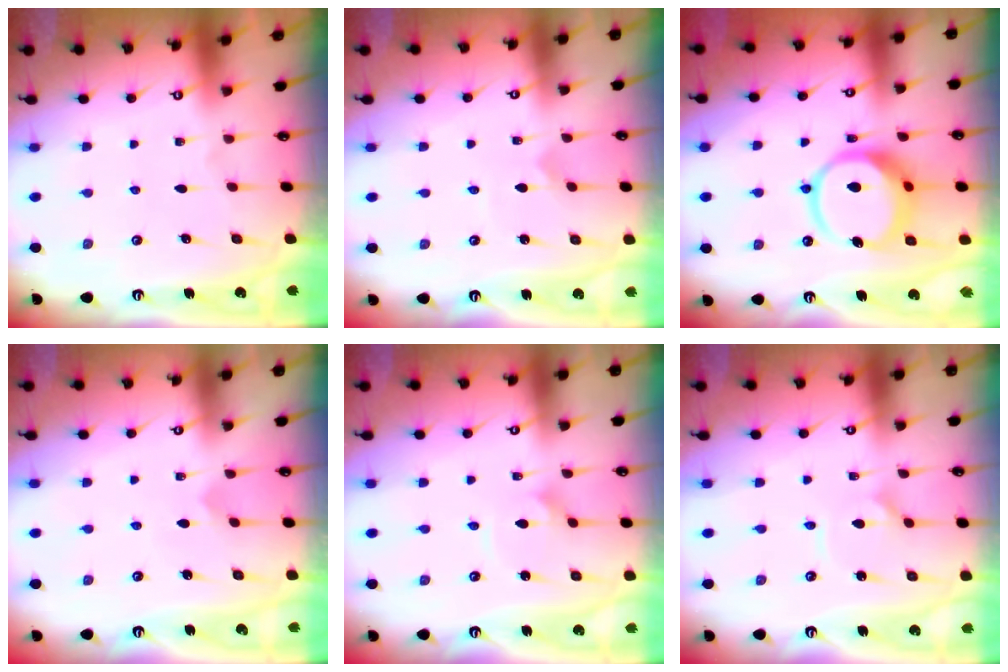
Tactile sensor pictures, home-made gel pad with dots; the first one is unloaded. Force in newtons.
{"total": 1.8, "press": 1.8, "slide": 0.2}
{"total": 12.8, "press": 12.7, "slide": 1.7}
{"total": 1.5, "press": 1.5, "slide": 0.1}
{"total": 2.0, "press": 2.0, "slide": 0.1}
{"total": 2.9, "press": 2.8, "slide": 0.4}